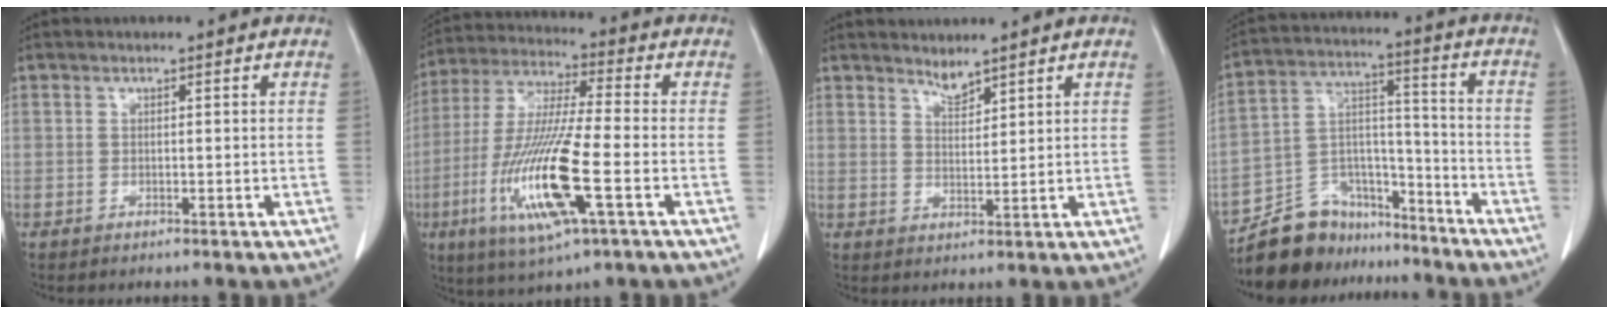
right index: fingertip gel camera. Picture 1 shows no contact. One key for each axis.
{"total": 15.8, "fx": -5.0, "fy": 1.4, "fz": 14.9, "tx": -0.310, "ty": -0.021, "tz": -0.091}
{"total": 2.3, "fx": 2.2, "fy": 0.2, "fz": 0.5, "tx": -0.007, "ty": -0.005, "tz": 0.043}
{"total": 12.9, "fx": -11.2, "fy": 6.2, "fz": 1.3, "tx": -0.017, "ty": 0.066, "tz": -0.195}